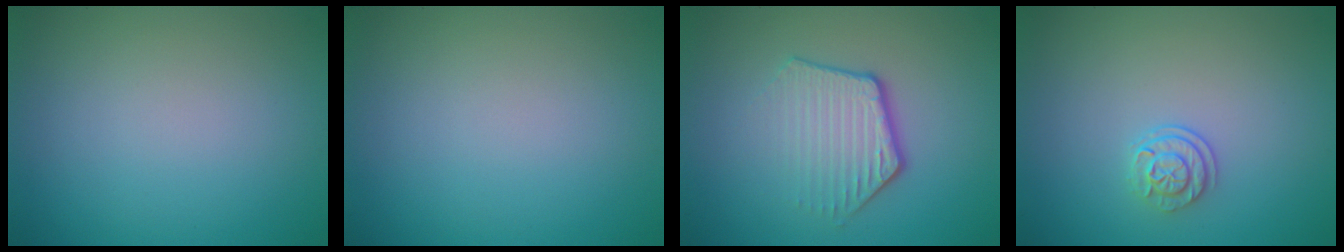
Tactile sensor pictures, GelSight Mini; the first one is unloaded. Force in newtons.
{"total": 0.0}
{"total": 4.0, "press": 2.9, "slide": 2.8}
{"total": 1.9, "press": 1.6, "slide": 1.1}